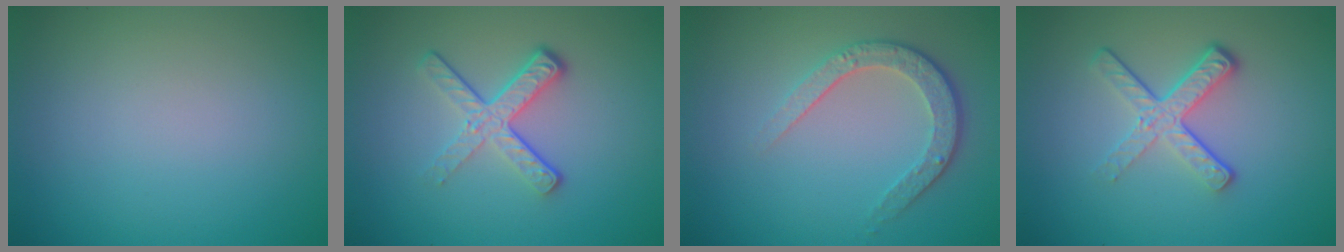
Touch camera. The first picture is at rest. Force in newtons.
{"total": 4.2, "press": 2.7, "slide": 3.3}
{"total": 3.5, "press": 2.8, "slide": 2.2}
{"total": 4.1, "press": 2.7, "slide": 3.1}